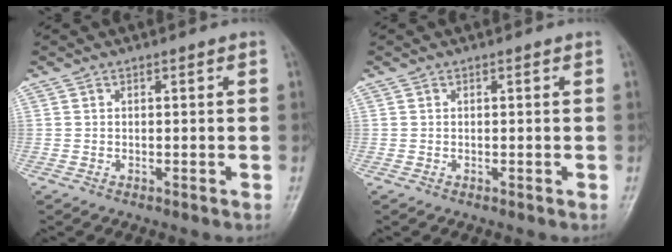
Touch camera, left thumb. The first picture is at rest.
{"total": 0.0}